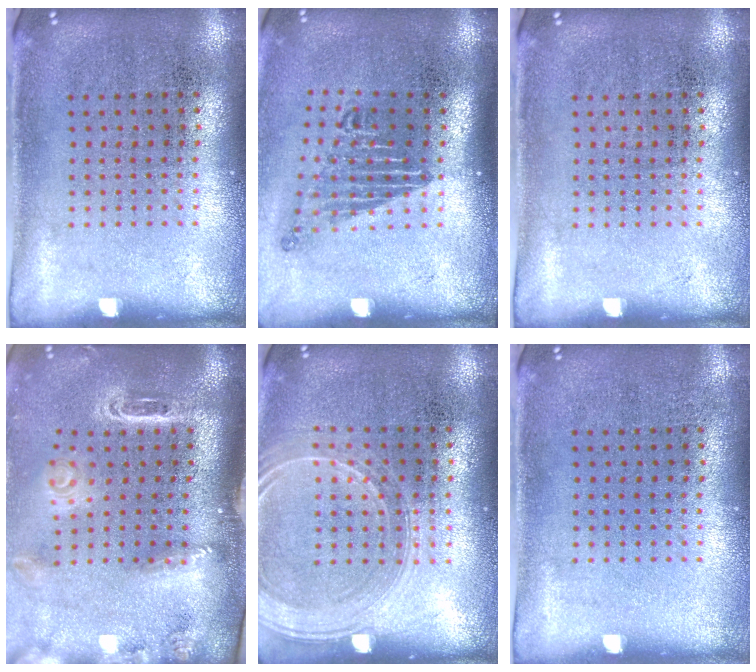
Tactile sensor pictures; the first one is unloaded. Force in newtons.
{"total": 1.7, "press": 1.2, "slide": 1.3}
{"total": 0.0}
{"total": 2.9, "press": 2.1, "slide": 2.0}
{"total": 1.5, "press": 1.5, "slide": 0.4}
{"total": 0.0}